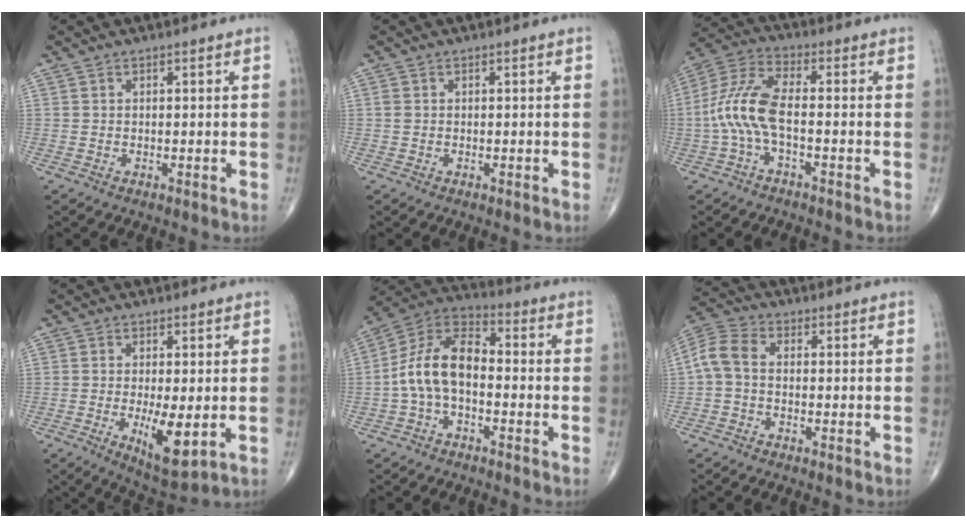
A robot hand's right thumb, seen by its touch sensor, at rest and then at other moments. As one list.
[{"total": 0.7, "force": [0.0, 0.6, 0.4], "torque": [-0.008, 0.001, 0.001]}, {"total": 9.9, "force": [-1.9, 3.7, 9.0], "torque": [-0.213, 0.034, -0.044]}, {"total": 8.2, "force": [-1.5, 2.7, 7.6], "torque": [-0.126, -0.025, -0.017]}, {"total": 11.5, "force": [-1.8, 6.4, 9.3], "torque": [-0.174, 0.041, -0.047]}, {"total": 6.1, "force": [-0.6, 3.9, 4.7], "torque": [-0.096, 0.018, -0.026]}]